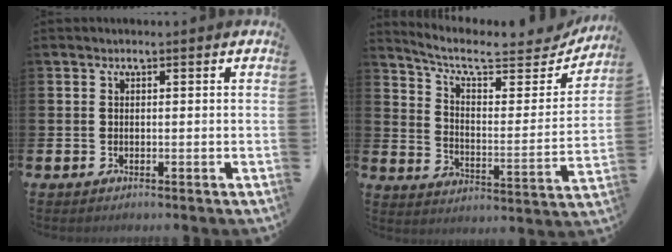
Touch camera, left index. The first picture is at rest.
{"total": 7.6, "force": [6.5, 2.2, 3.4], "torque": [-0.085, -0.052, 0.104]}